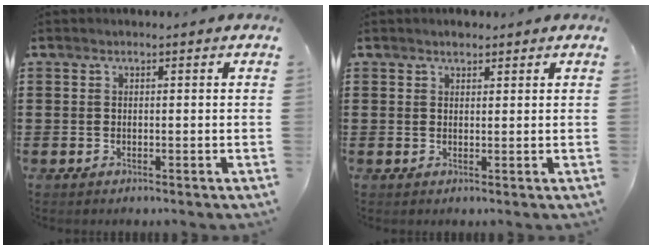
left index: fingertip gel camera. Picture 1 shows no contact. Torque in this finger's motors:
{"motor_torque": [0.44, -0.42, 0.03, 0.00]}